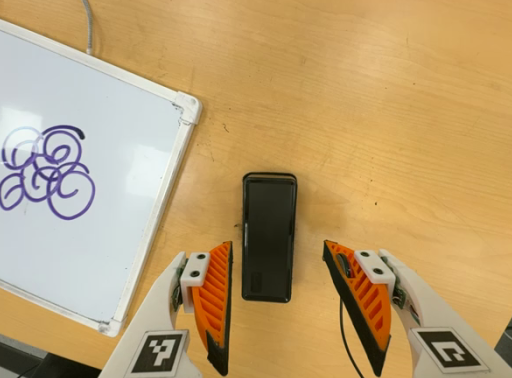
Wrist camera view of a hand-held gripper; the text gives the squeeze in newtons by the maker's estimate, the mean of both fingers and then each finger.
{"total": 0.0}